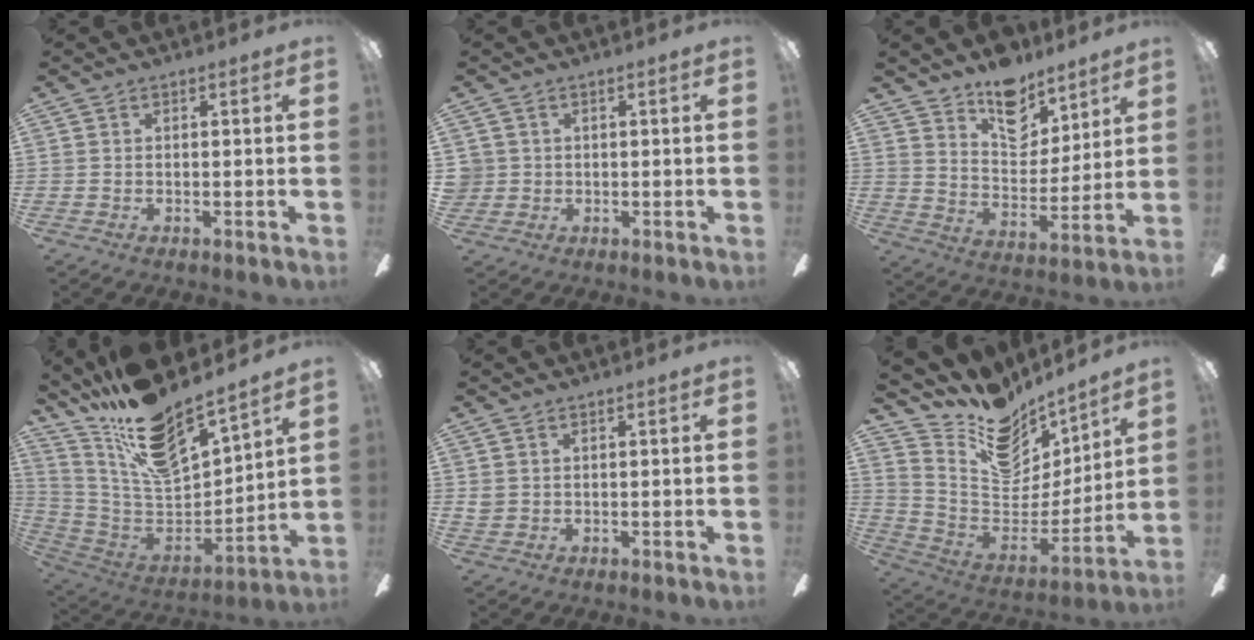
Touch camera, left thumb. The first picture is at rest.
{"total": 2.7, "force": [0.6, 2.6, 0.2], "torque": [-0.011, 0.006, 0.012]}
{"total": 13.6, "force": [10.7, 7.1, 4.4], "torque": [-0.059, -0.078, 0.199]}
{"total": 18.2, "force": [14.4, 5.1, 10.0], "torque": [-0.188, -0.108, 0.247]}
{"total": 1.5, "force": [0.8, 1.2, 0.3], "torque": [-0.007, 0.002, 0.015]}
{"total": 13.9, "force": [10.0, 8.4, 4.8], "torque": [-0.087, -0.091, 0.179]}